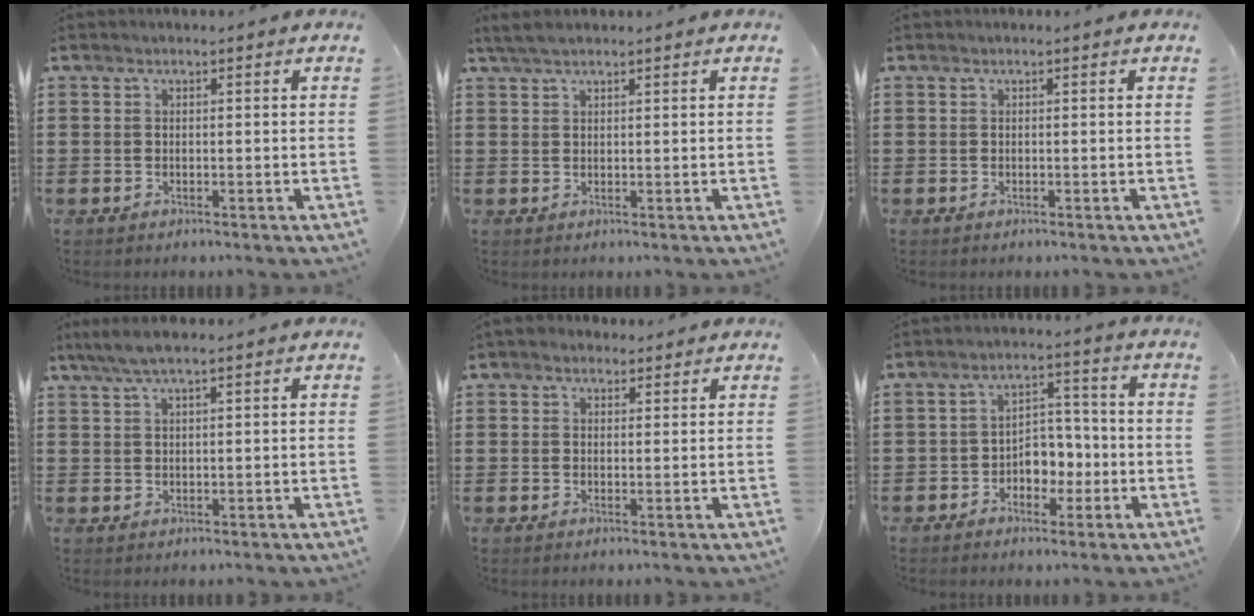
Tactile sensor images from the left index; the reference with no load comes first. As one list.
[{"total": 2.4, "force": [1.8, 0.6, 1.5], "torque": [-0.033, 0.003, 0.034]}, {"total": 0.0}, {"total": 3.6, "force": [2.2, 0.4, 2.8], "torque": [-0.055, 0.003, 0.041]}, {"total": 2.2, "force": [1.8, 1.2, 0.4], "torque": [-0.012, 0.008, 0.034]}, {"total": 4.8, "force": [-1.7, 3.7, 2.5], "torque": [-0.047, 0.008, -0.036]}]